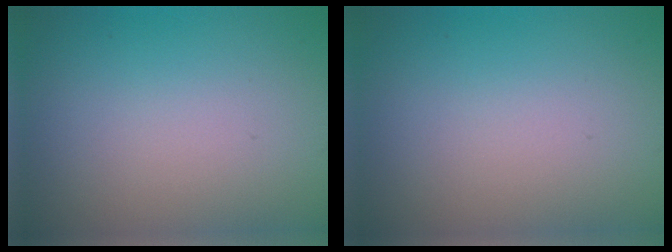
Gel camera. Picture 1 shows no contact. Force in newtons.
{"total": 0.0}